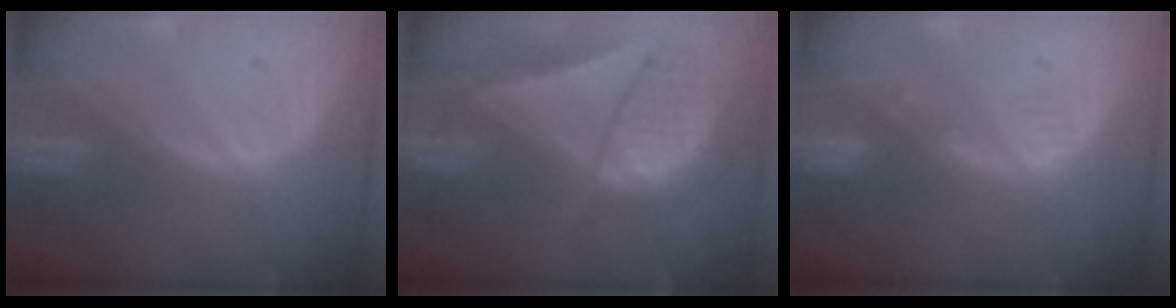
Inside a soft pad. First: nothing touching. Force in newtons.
{"total": 9.4, "press": 8.1, "slide": 4.8}
{"total": 2.0, "press": 2.0, "slide": 0.3}